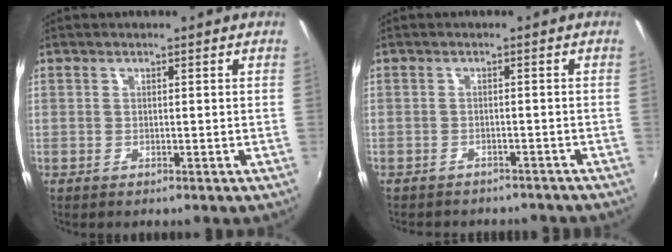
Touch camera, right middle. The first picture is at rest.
{"total": 7.0, "force": [-6.2, 2.4, 2.2], "torque": [-0.051, -0.018, -0.082]}